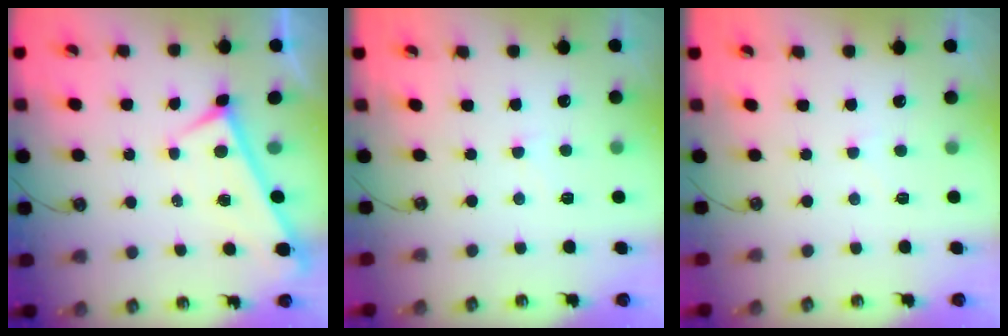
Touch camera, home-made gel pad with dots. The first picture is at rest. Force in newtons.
{"total": 4.8, "press": 4.7, "slide": 1.1}
{"total": 4.5, "press": 4.5, "slide": 0.3}